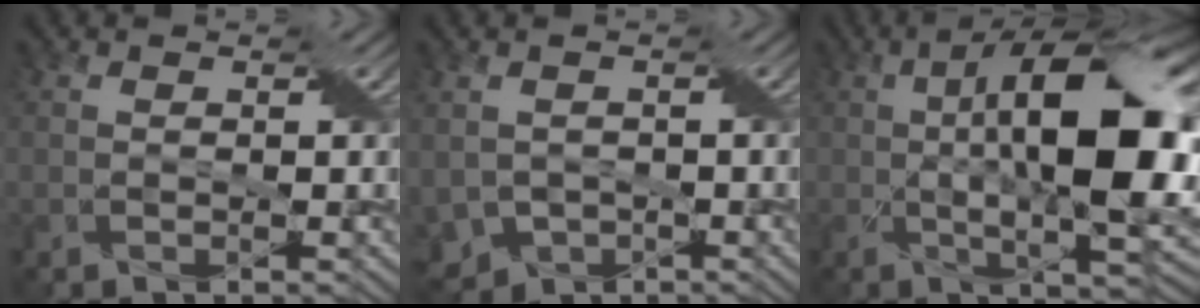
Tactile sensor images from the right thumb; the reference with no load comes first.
{"total": 5.6, "force": [-2.6, 3.8, 3.3], "torque": [-0.078, -0.020, -0.049]}
{"total": 15.9, "force": [0.7, 5.7, 14.9], "torque": [-0.225, 0.008, 0.009]}